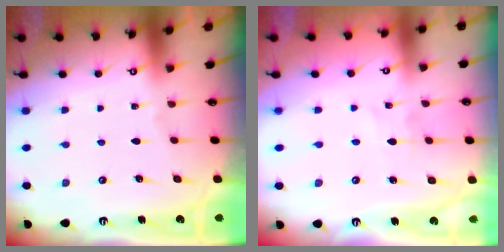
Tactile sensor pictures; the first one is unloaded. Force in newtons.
{"total": 1.5, "press": 1.5, "slide": 0.1}